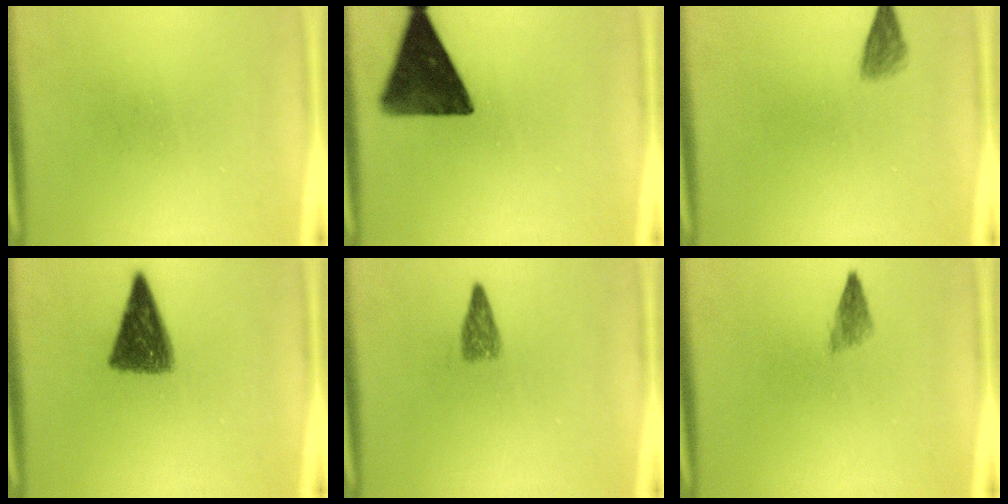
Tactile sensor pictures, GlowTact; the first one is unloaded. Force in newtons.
{"total": 13.0}
{"total": 2.0}
{"total": 9.0}
{"total": 2.3}
{"total": 1.9}